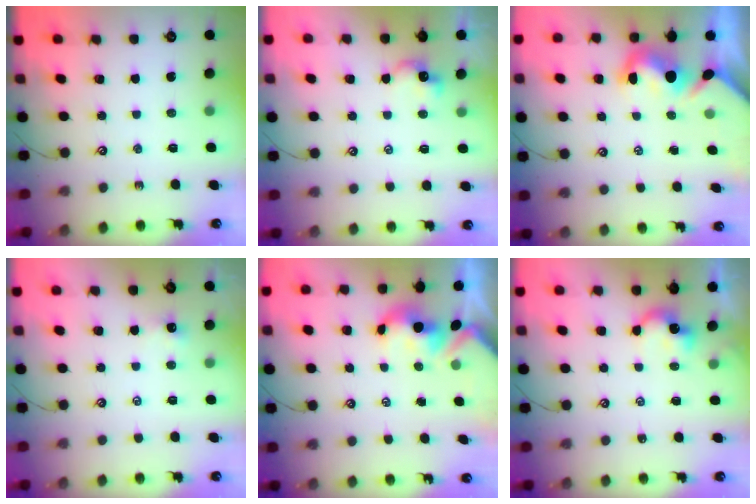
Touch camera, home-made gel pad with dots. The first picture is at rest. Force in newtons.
{"total": 2.5, "press": 2.5, "slide": 0.1}
{"total": 3.3, "press": 3.1, "slide": 1.2}
{"total": 2.0, "press": 2.0, "slide": 0.2}
{"total": 1.3, "press": 1.2, "slide": 0.6}
{"total": 2.4, "press": 2.3, "slide": 0.3}